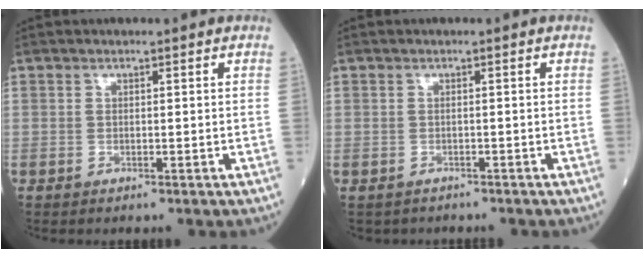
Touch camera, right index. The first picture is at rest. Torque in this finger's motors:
{"motor_torque": [-0.48, -0.15, -1.05, -0.21]}